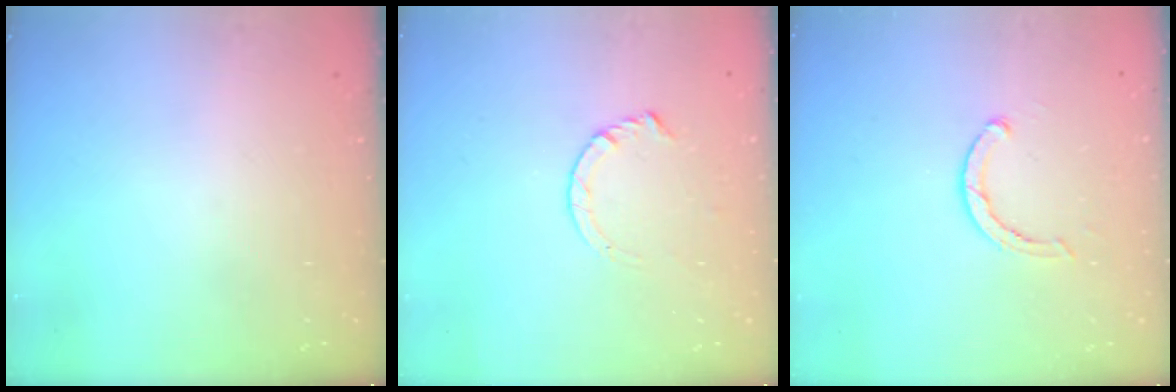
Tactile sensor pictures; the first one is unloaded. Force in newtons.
{"total": 4.4, "press": 4.4, "slide": 0.5}
{"total": 3.7, "press": 3.7, "slide": 0.7}